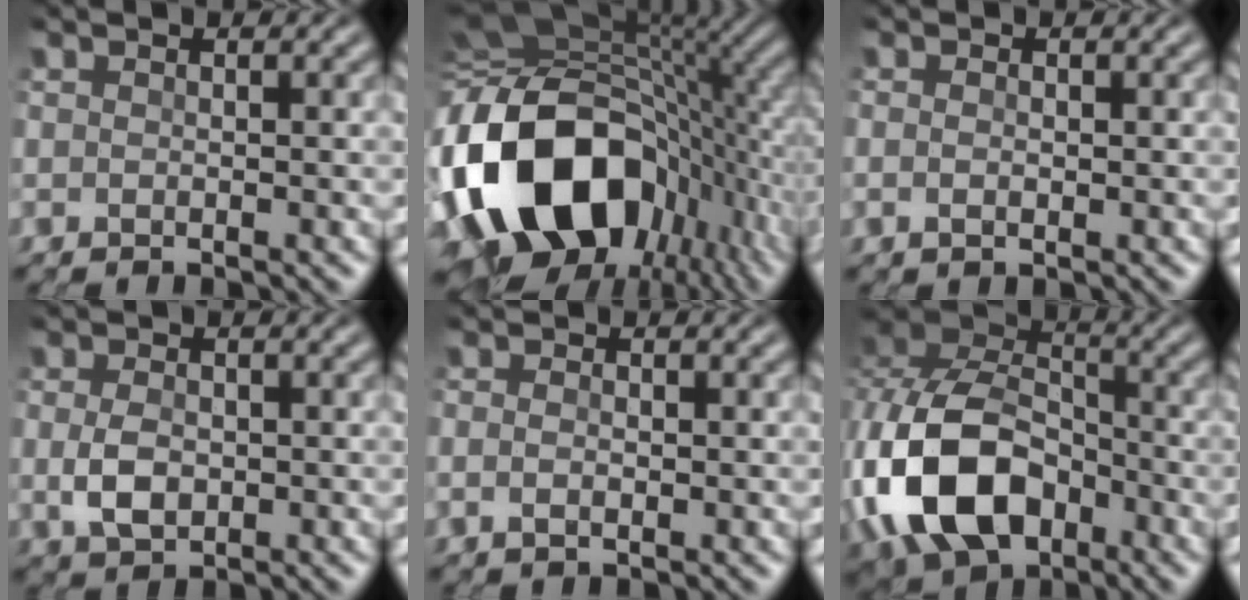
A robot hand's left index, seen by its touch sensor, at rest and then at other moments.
{"total": 17.6, "force": [-4.3, 11.3, 12.9], "torque": [-0.253, -0.003, -0.072]}
{"total": 1.0, "force": [-0.1, 0.5, 0.8], "torque": [-0.017, 0.003, -0.005]}
{"total": 2.9, "force": [-0.2, 1.8, 2.2], "torque": [-0.054, 0.002, -0.004]}
{"total": 1.3, "force": [-0.2, 0.7, 1.1], "torque": [-0.023, 0.003, -0.008]}
{"total": 12.3, "force": [-4.3, 8.0, 8.2], "torque": [-0.192, -0.003, -0.087]}